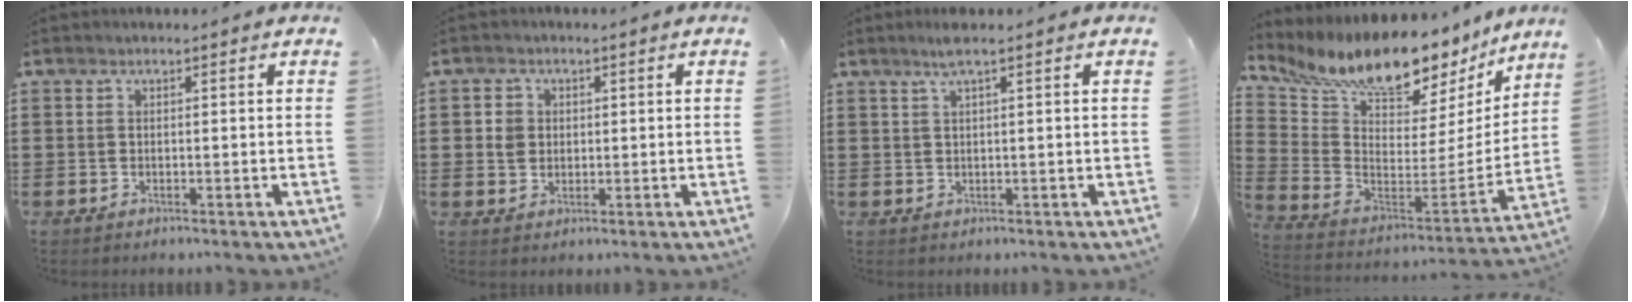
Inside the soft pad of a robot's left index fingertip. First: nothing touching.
{"total": 2.5, "force": [0.5, 2.4, 0.5], "torque": [-0.019, 0.011, 0.007]}
{"total": 2.3, "force": [1.2, -0.1, 1.9], "torque": [-0.040, 0.002, 0.022]}
{"total": 9.4, "force": [8.5, 2.5, 3.1], "torque": [-0.085, -0.076, 0.140]}